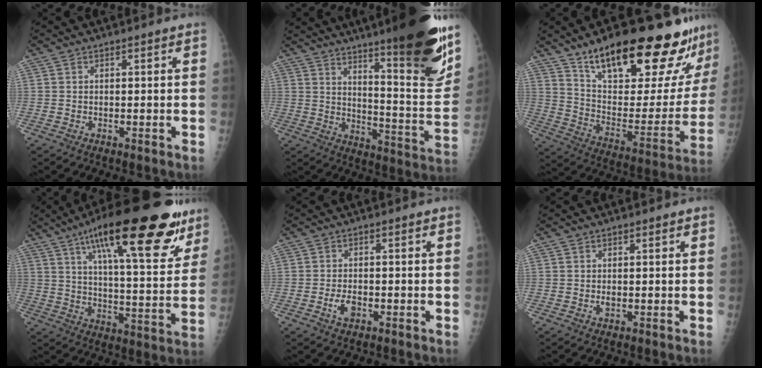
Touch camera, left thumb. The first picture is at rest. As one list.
[{"total": 24.8, "force": [16.2, 3.4, 18.4], "torque": [-0.235, -0.091, 0.232]}, {"total": 30.7, "force": [22.0, 8.9, 19.5], "torque": [-0.255, -0.079, 0.330]}, {"total": 27.8, "force": [16.2, 8.0, 21.1], "torque": [-0.282, -0.036, 0.243]}, {"total": 3.0, "force": [-1.2, 1.7, 2.1], "torque": [-0.038, 0.004, -0.020]}, {"total": 1.0, "force": [0.1, 0.7, 0.7], "torque": [-0.008, 0.000, 0.002]}]